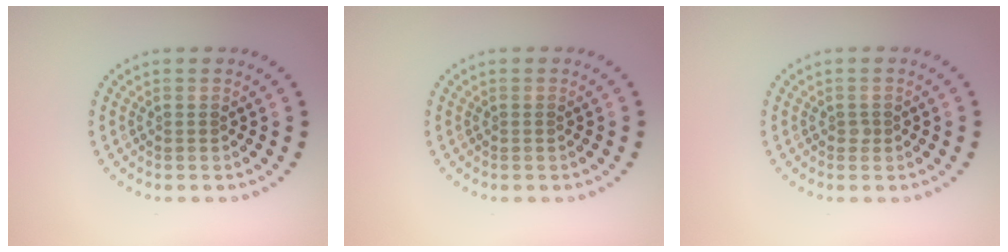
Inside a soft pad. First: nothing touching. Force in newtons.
{"total": 0.0}
{"total": 0.6, "press": 0.4, "slide": 0.4}